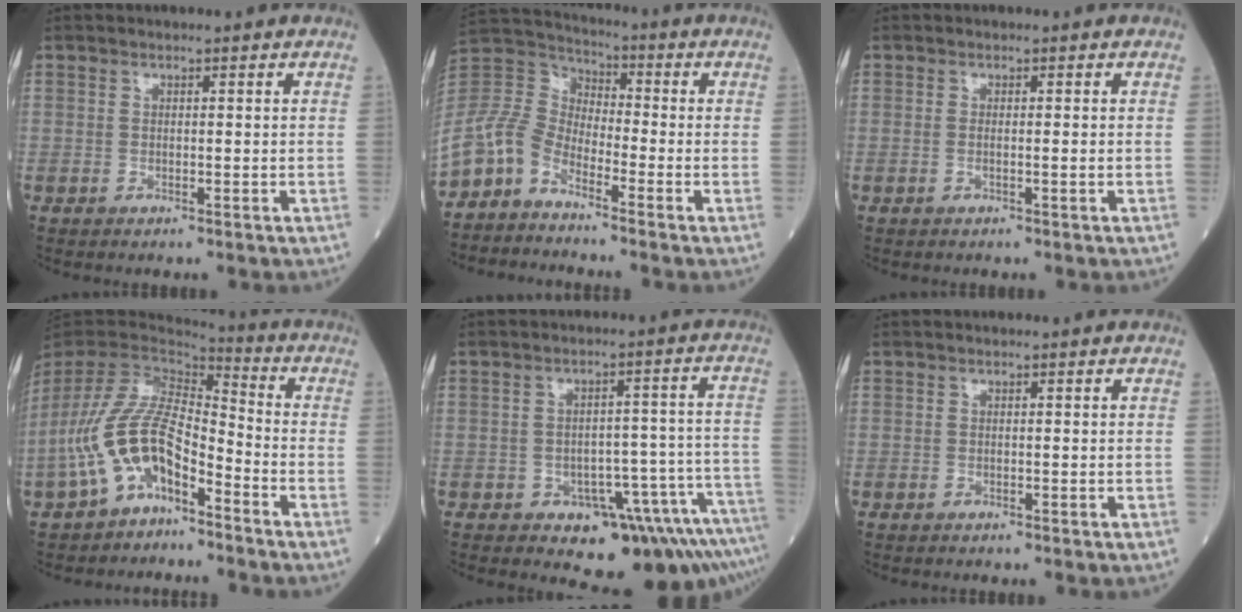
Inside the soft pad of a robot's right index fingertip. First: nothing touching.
{"total": 9.4, "force": [-7.3, 4.2, 4.2], "torque": [-0.102, 0.028, -0.155]}
{"total": 0.9, "force": [-0.1, -0.1, 0.9], "torque": [-0.018, 0.000, 0.001]}
{"total": 12.5, "force": [-6.1, 5.6, 9.4], "torque": [-0.205, 0.019, -0.116]}
{"total": 10.9, "force": [-7.8, 3.3, 6.8], "torque": [-0.055, 0.037, -0.102]}
{"total": 0.0}